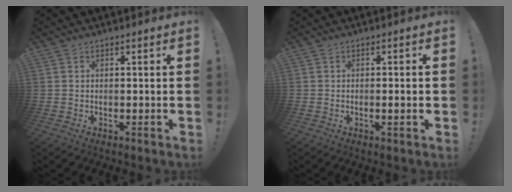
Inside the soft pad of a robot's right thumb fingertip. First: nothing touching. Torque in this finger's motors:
{"motor_torque": [0.03, -0.19, -0.07, 0.10, -0.02]}